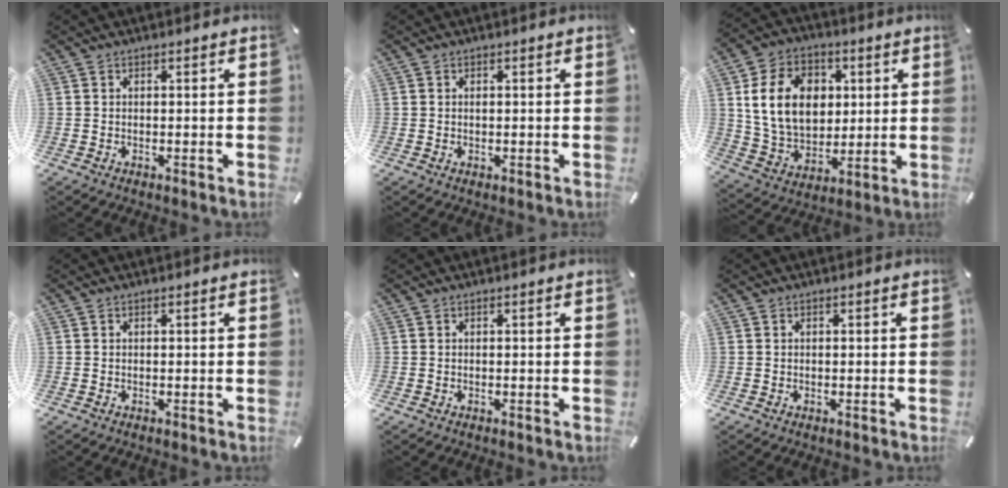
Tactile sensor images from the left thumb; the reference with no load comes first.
{"total": 0.7, "force": [0.1, 0.5, 0.4], "torque": [-0.010, -0.001, 0.002]}
{"total": 15.4, "force": [3.2, 12.1, 9.0], "torque": [-0.177, 0.006, 0.059]}
{"total": 0.0}
{"total": 0.0}
{"total": 0.0}